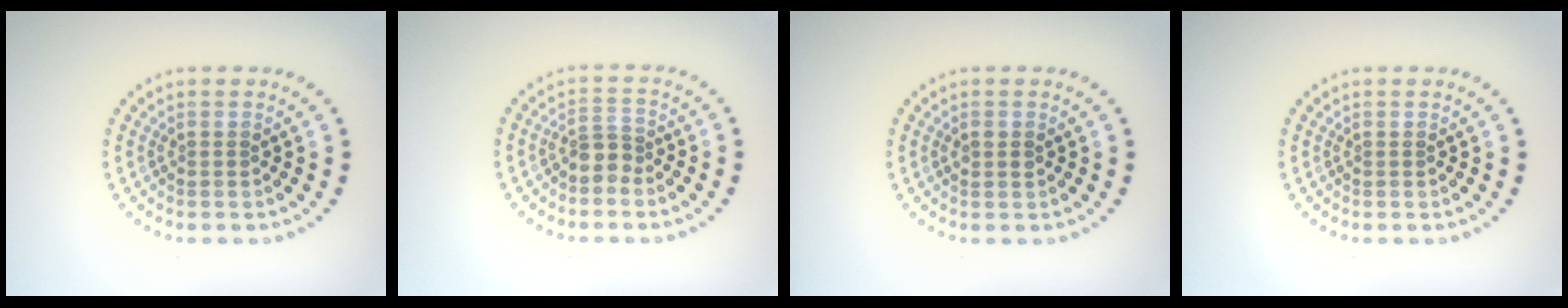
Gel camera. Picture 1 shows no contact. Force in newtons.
{"total": 2.2, "press": 1.7, "slide": 1.3}
{"total": 1.2, "press": 1.2, "slide": 0.2}
{"total": 0.0}